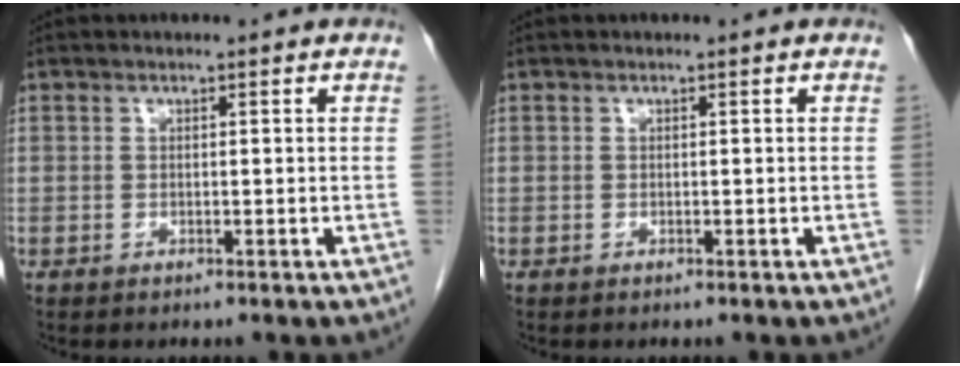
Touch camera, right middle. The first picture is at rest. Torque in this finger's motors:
{"motor_torque": [0.03, -0.55, -0.05, -0.01]}